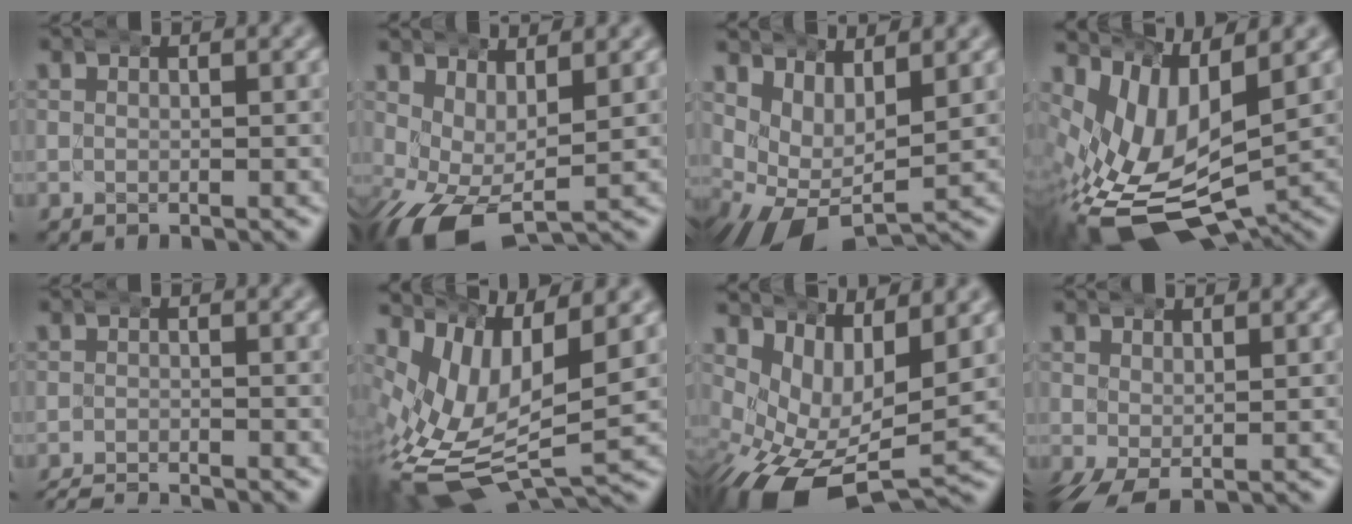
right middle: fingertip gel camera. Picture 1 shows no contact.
{"total": 7.1, "force": [-3.5, 4.5, 4.2], "torque": [-0.122, -0.049, -0.032]}
{"total": 7.6, "force": [-0.8, 6.3, 4.2], "torque": [-0.117, -0.031, -0.004]}
{"total": 11.7, "force": [-3.6, 7.7, 8.1], "torque": [-0.191, -0.050, -0.036]}
{"total": 5.7, "force": [-5.5, 1.2, 0.8], "torque": [-0.013, -0.015, -0.084]}
{"total": 10.2, "force": [-2.4, 7.2, 6.9], "torque": [-0.157, -0.035, -0.026]}
{"total": 9.3, "force": [-3.6, 6.3, 5.8], "torque": [-0.137, -0.040, -0.042]}
{"total": 2.5, "force": [-1.4, 1.3, 1.6], "torque": [-0.037, -0.019, -0.009]}